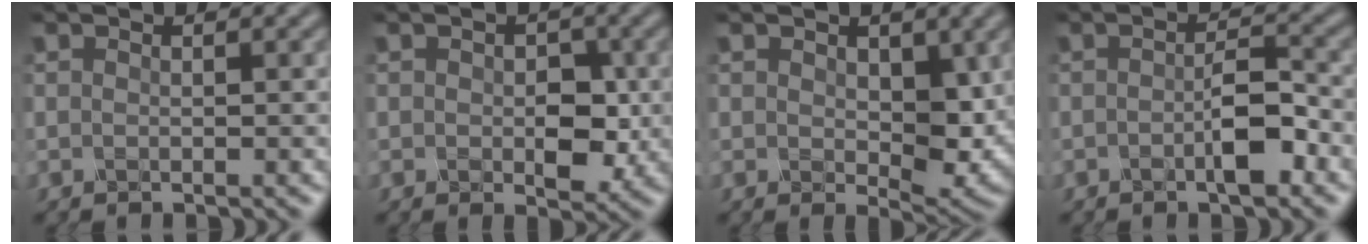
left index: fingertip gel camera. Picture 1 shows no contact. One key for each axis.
{"total": 3.0, "fx": -0.3, "fy": 2.0, "fz": 2.2, "tx": -0.035, "ty": -0.002, "tz": -0.005}
{"total": 4.3, "fx": 0.5, "fy": 2.6, "fz": 3.4, "tx": -0.061, "ty": -0.009, "tz": 0.011}
{"total": 2.7, "fx": -1.1, "fy": 0.6, "fz": 2.4, "tx": -0.047, "ty": 0.008, "tz": -0.022}